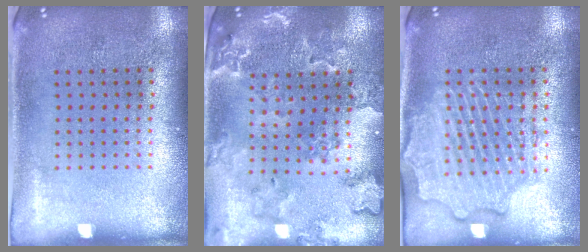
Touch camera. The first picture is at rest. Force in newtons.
{"total": 1.8, "press": 1.8, "slide": 0.2}
{"total": 2.3, "press": 2.3, "slide": 0.3}